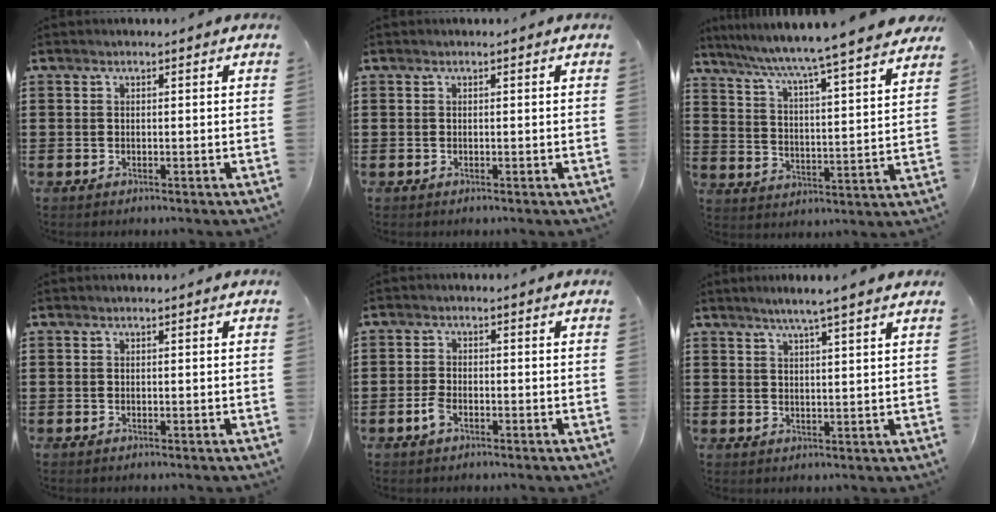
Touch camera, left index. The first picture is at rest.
{"total": 0.0}
{"total": 6.0, "force": [5.2, -1.3, 2.5], "torque": [-0.072, -0.052, 0.079]}
{"total": 0.0}
{"total": 2.5, "force": [-1.1, 1.1, 1.9], "torque": [-0.058, -0.005, -0.027]}
{"total": 3.8, "force": [3.1, -0.7, 2.1], "torque": [-0.049, -0.008, 0.052]}